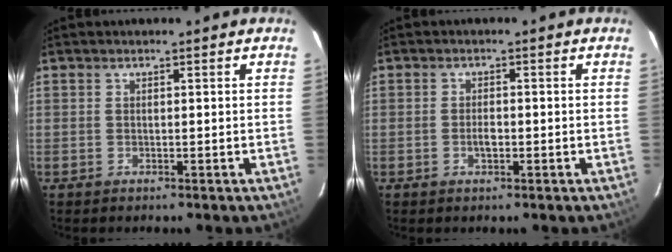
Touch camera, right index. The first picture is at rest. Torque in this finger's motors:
{"motor_torque": [0.85, 0.36, 0.45, 0.05]}